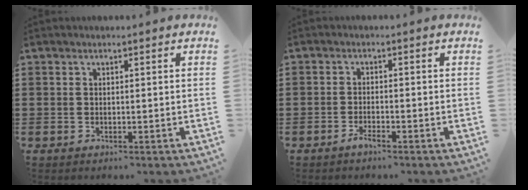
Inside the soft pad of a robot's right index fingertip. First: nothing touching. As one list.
[{"total": 1.6, "force": [-1.3, 0.2, 1.0], "torque": [-0.025, -0.007, -0.025]}]